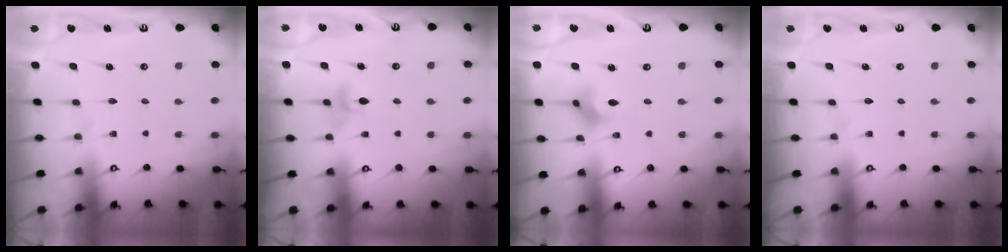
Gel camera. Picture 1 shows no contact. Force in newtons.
{"total": 4.6, "press": 4.5, "slide": 0.4}
{"total": 3.2, "press": 3.2, "slide": 0.5}
{"total": 0.0}